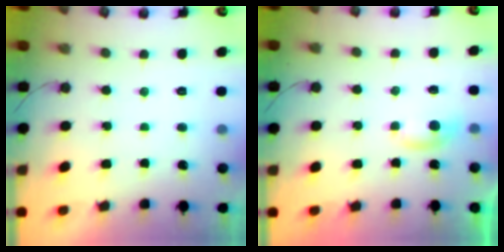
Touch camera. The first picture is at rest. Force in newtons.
{"total": 4.4, "press": 4.3, "slide": 0.6}